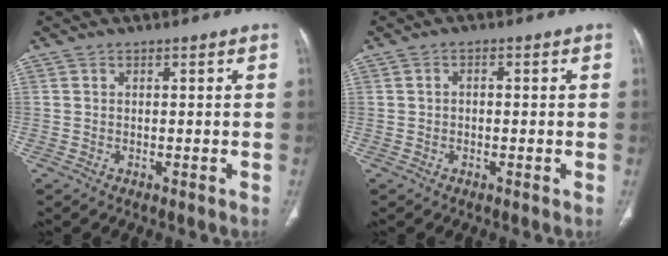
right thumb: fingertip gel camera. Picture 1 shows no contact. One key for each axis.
{"total": 1.0, "fx": 0.0, "fy": 0.8, "fz": 0.6, "tx": -0.007, "ty": 0.003, "tz": -0.003}